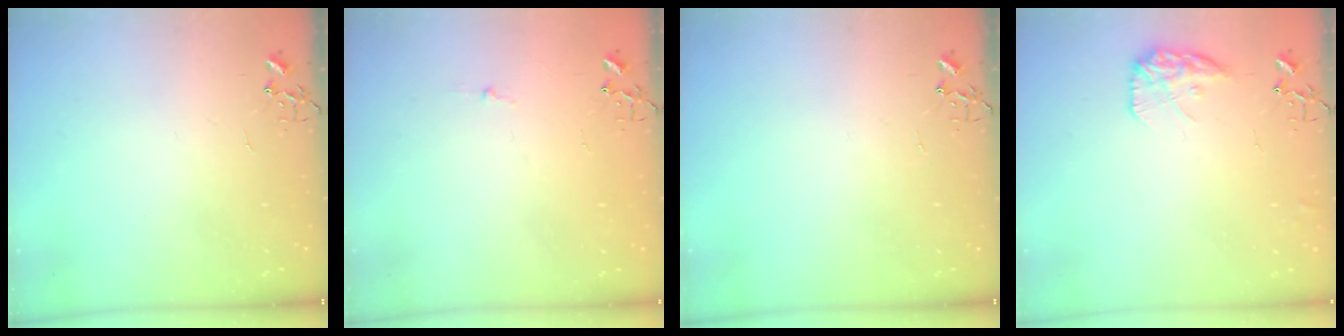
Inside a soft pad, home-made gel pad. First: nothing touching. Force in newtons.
{"total": 2.7, "press": 2.7, "slide": 0.3}
{"total": 0.0}
{"total": 12.1, "press": 12.0, "slide": 0.6}